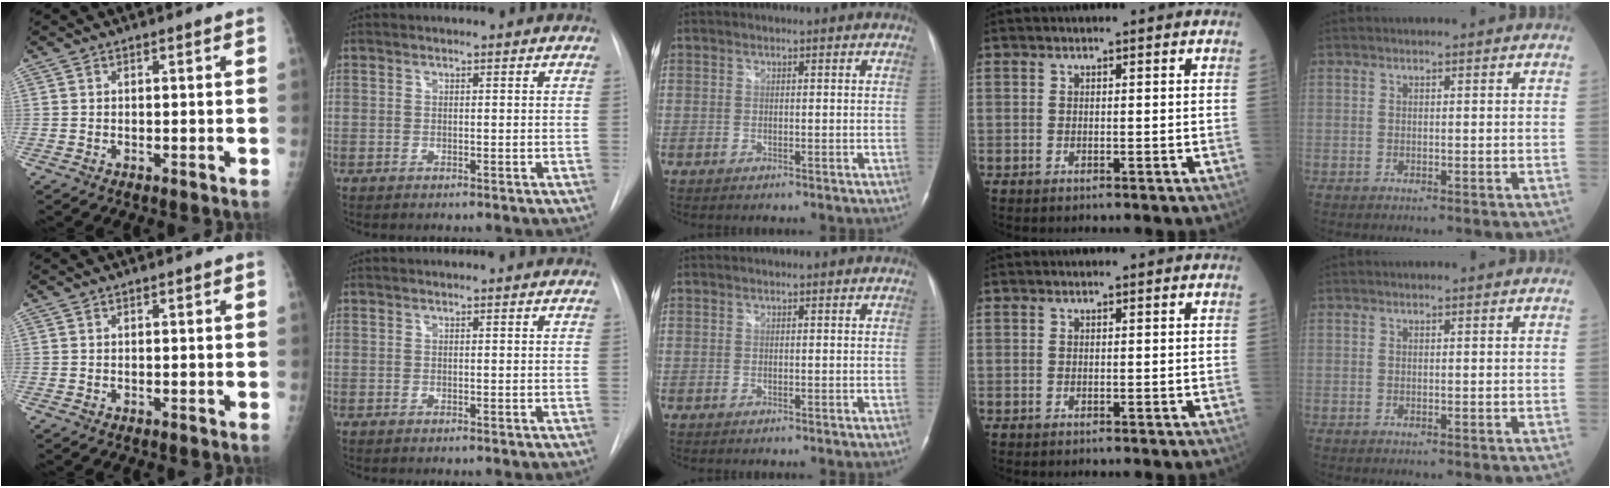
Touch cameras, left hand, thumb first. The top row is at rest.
{}